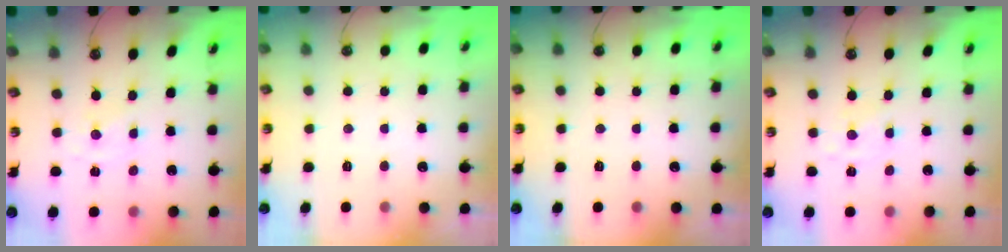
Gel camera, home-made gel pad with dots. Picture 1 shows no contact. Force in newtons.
{"total": 0.0}
{"total": 0.0}
{"total": 1.3, "press": 1.3, "slide": 0.2}